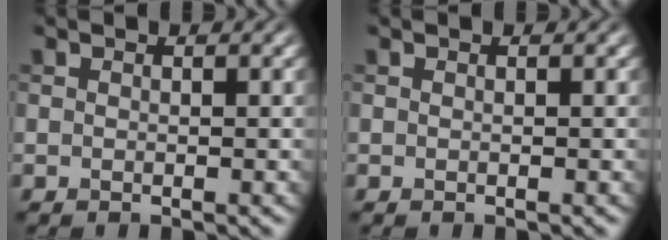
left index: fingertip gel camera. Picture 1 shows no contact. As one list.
[{"total": 0.0}]